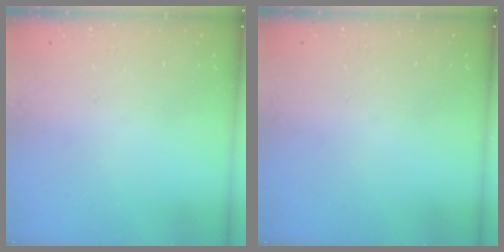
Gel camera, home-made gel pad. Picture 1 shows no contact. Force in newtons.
{"total": 0.0}